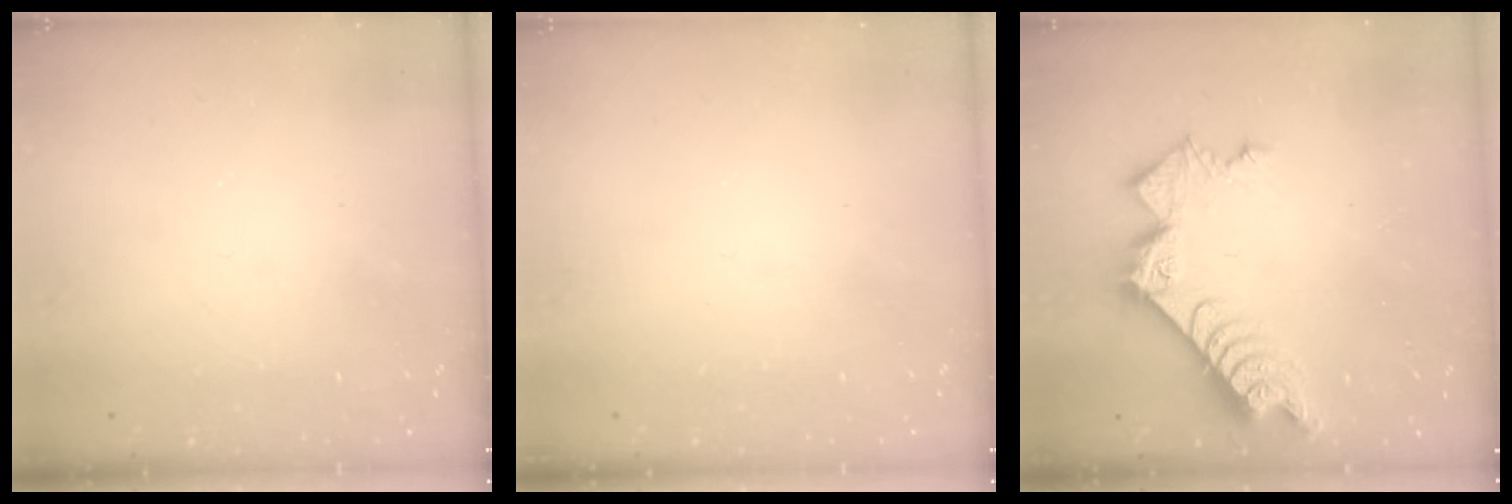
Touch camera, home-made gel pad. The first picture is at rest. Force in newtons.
{"total": 0.0}
{"total": 10.7, "press": 10.6, "slide": 1.1}